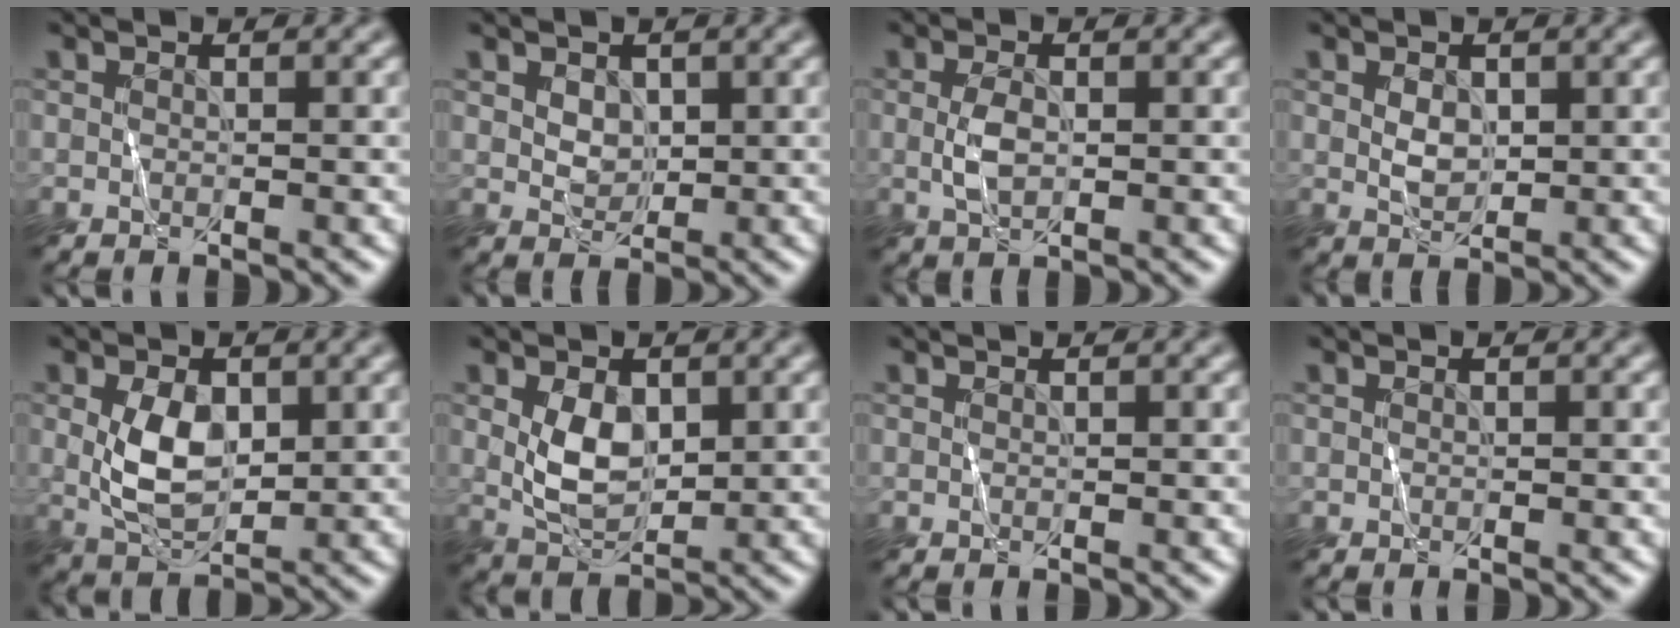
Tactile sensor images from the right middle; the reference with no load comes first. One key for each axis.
{"total": 1.4, "fx": 0.6, "fy": 1.2, "fz": 0.5, "tx": -0.016, "ty": -0.001, "tz": 0.018}
{"total": 1.9, "fx": 0.1, "fy": 1.0, "fz": 1.6, "tx": -0.045, "ty": 0.001, "tz": 0.003}
{"total": 1.5, "fx": 0.5, "fy": 1.1, "fz": 0.9, "tx": -0.025, "ty": -0.002, "tz": 0.015}
{"total": 4.2, "fx": 0.6, "fy": 2.6, "fz": 3.2, "tx": -0.076, "ty": 0.001, "tz": 0.018}
{"total": 3.5, "fx": 0.8, "fy": 2.3, "fz": 2.5, "tx": -0.063, "ty": -0.002, "tz": 0.023}
{"total": 0.6, "fx": 0.4, "fy": 0.2, "fz": 0.3, "tx": -0.001, "ty": 0.001, "tz": 0.001}
{"total": 0.0}